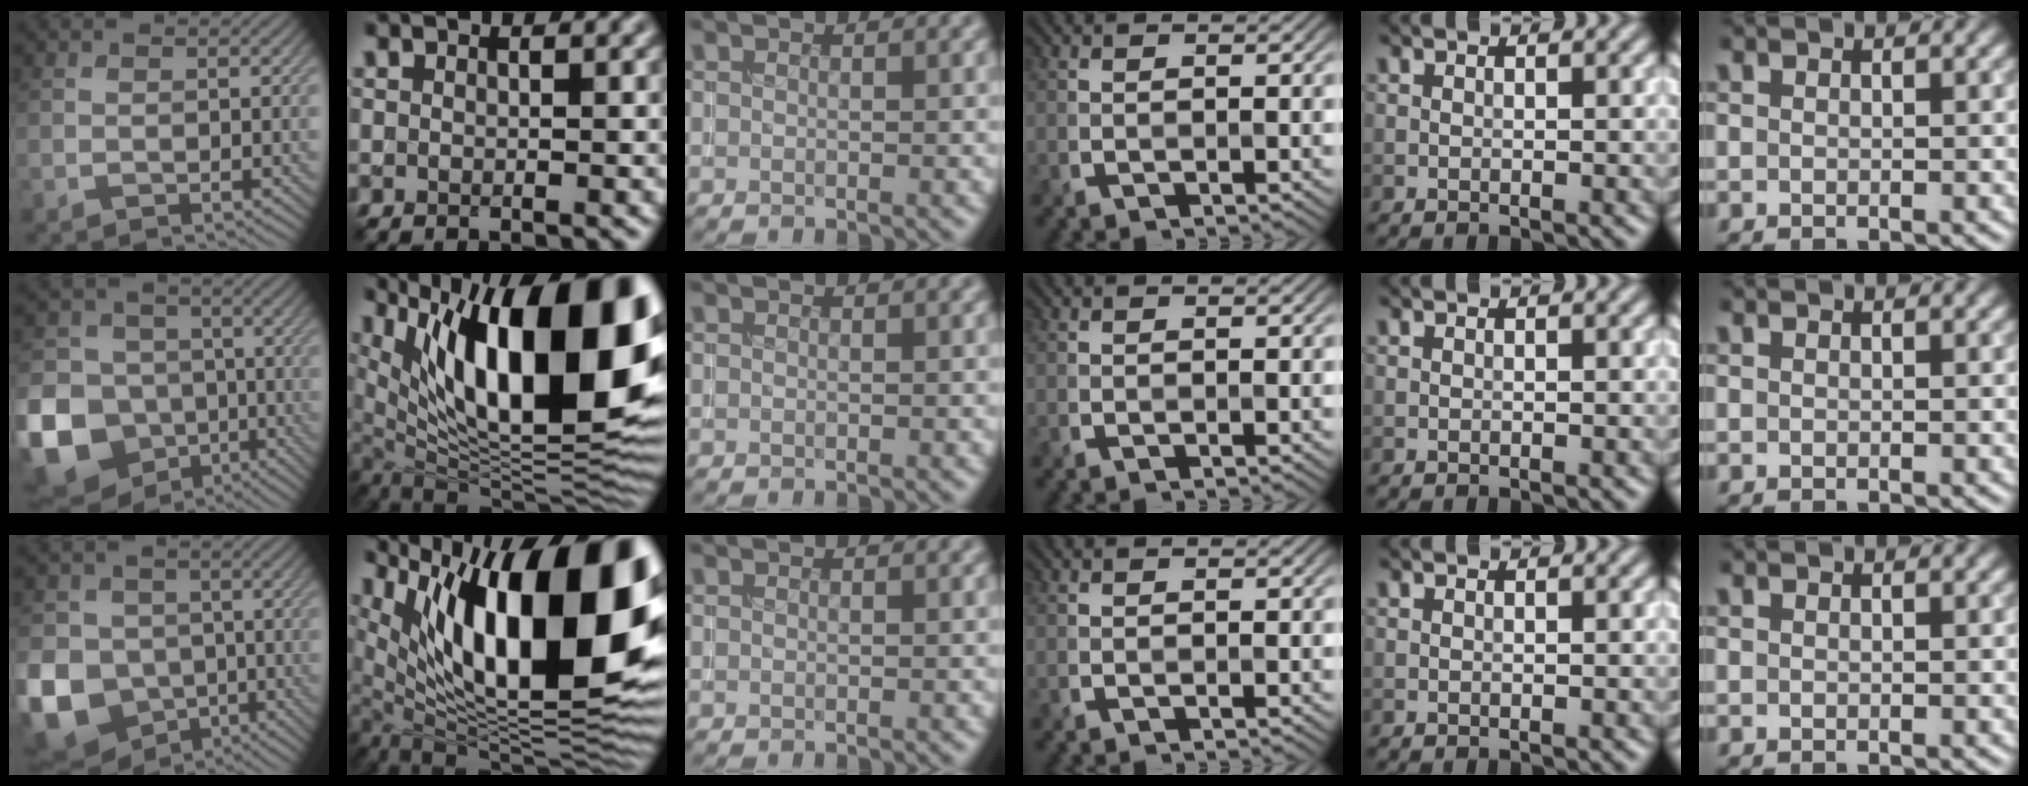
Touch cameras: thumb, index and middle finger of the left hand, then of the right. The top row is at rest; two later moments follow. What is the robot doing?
{"motion": "insert", "object": "coin"}